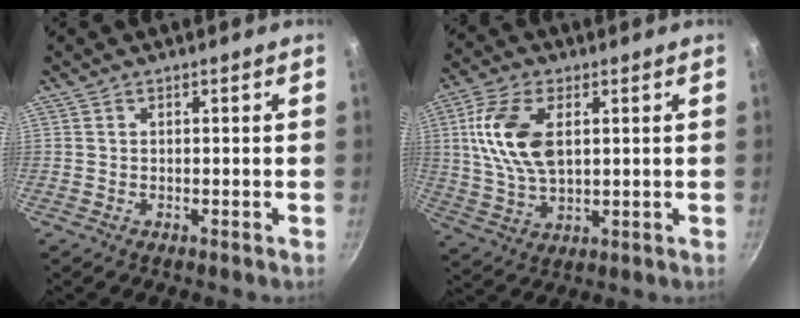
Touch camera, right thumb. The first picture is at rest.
{"total": 13.0, "force": [2.8, 7.2, 10.4], "torque": [-0.197, -0.003, 0.055]}